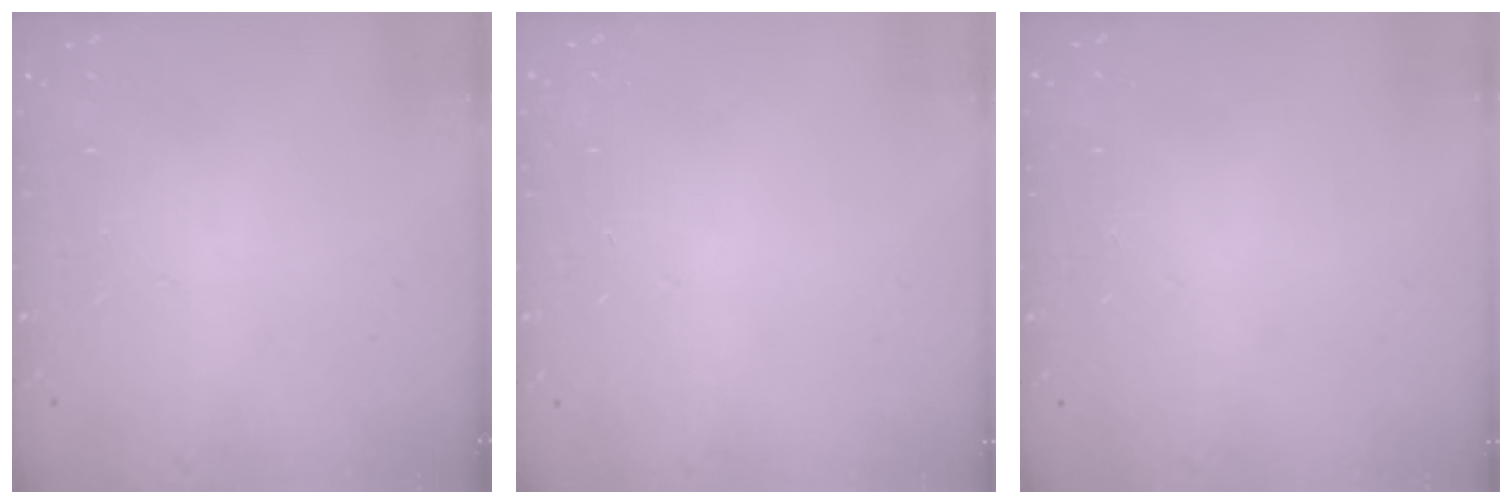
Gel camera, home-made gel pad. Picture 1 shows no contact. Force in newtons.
{"total": 0.0}
{"total": 0.0}